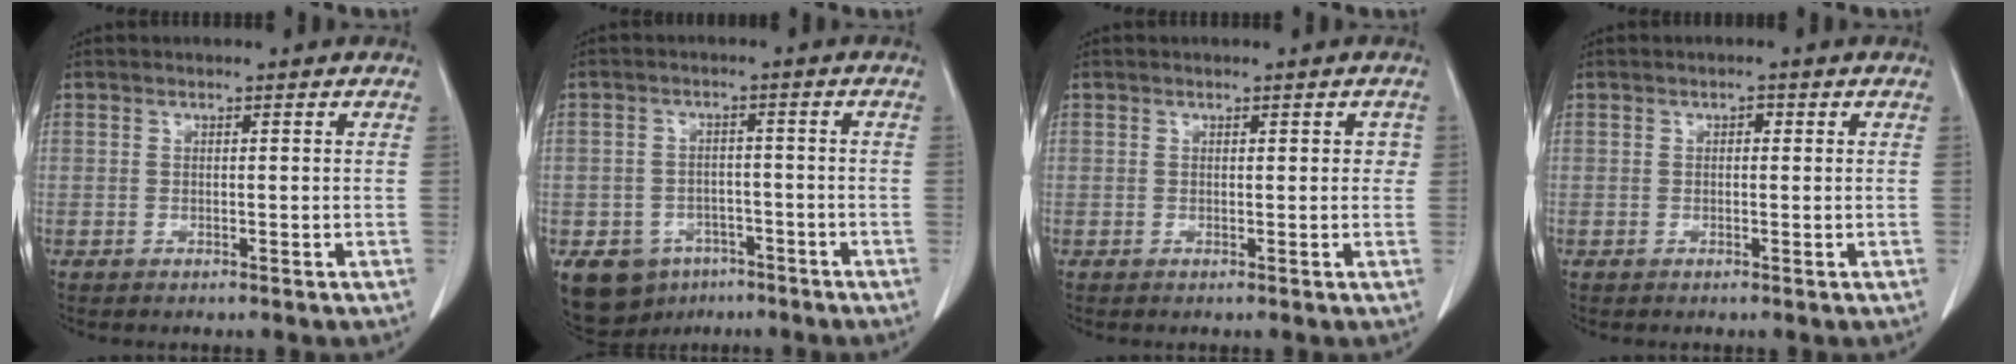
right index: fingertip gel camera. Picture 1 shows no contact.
{"total": 8.7, "force": [-5.1, 6.6, 2.6], "torque": [-0.049, 0.008, -0.067]}
{"total": 1.6, "force": [0.4, 0.9, 1.2], "torque": [-0.010, 0.009, 0.005]}
{"total": 0.8, "force": [0.2, 0.5, 0.6], "torque": [-0.006, 0.005, 0.001]}